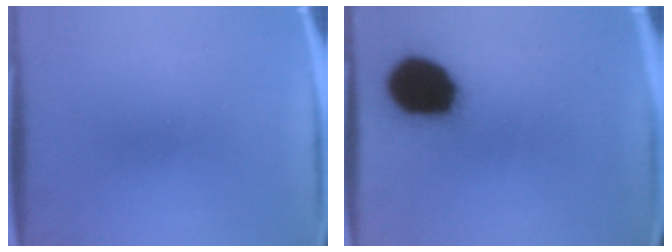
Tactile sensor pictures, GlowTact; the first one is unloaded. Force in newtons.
{"total": 18.2}